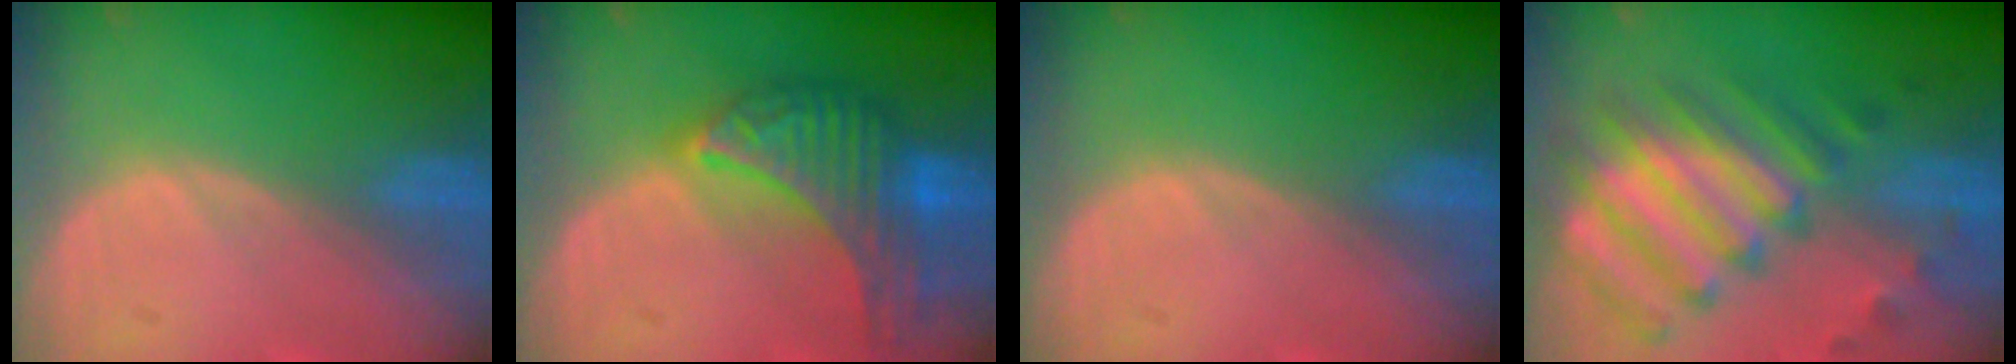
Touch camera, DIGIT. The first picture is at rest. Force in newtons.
{"total": 9.8, "press": 9.8, "slide": 0.6}
{"total": 0.0}
{"total": 10.6, "press": 10.2, "slide": 3.1}